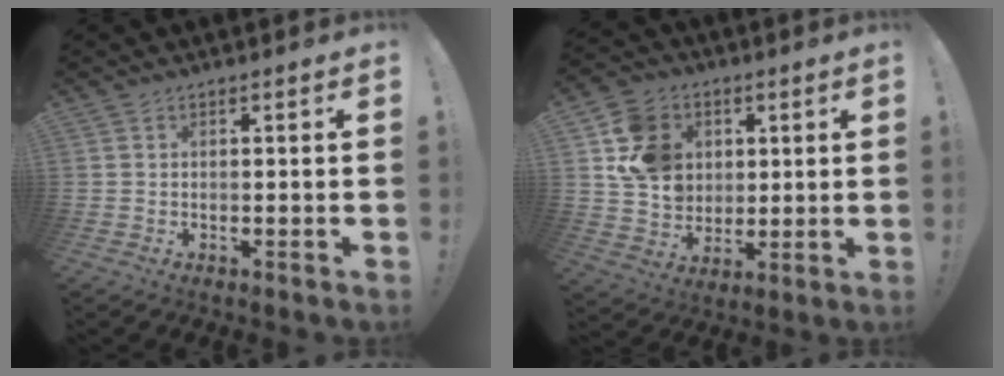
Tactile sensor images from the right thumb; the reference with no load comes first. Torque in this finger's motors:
{"motor_torque": [1.55, 2.37, 0.65, -0.38, 0.36]}